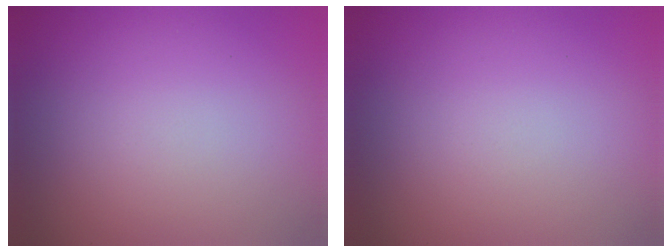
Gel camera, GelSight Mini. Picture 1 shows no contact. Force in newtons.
{"total": 0.0}